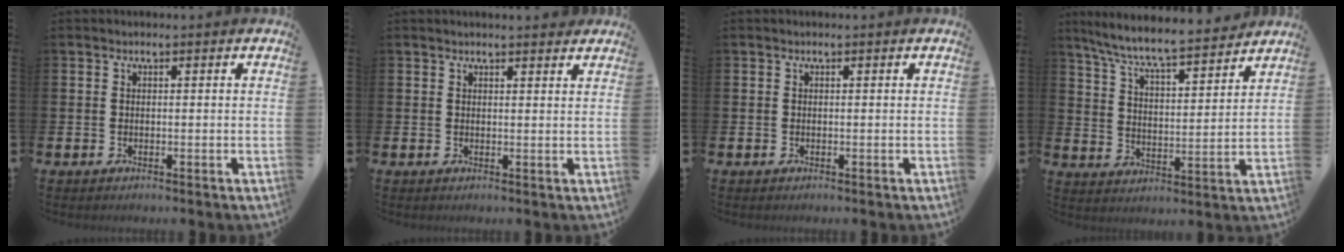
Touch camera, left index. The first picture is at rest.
{"total": 1.5, "force": [1.5, 0.0, 0.1], "torque": [-0.002, -0.005, 0.028]}
{"total": 0.0}
{"total": 7.7, "force": [7.2, 0.6, 2.6], "torque": [-0.081, -0.052, 0.124]}